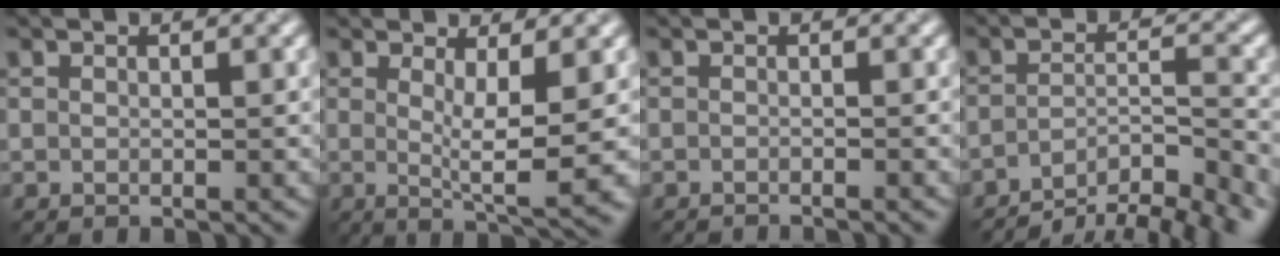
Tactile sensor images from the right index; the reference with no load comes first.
{"total": 5.5, "force": [0.3, 1.1, 5.3], "torque": [-0.076, -0.013, 0.008]}
{"total": 1.4, "force": [-1.2, 0.2, 0.7], "torque": [0.000, -0.004, -0.026]}
{"total": 7.7, "force": [-6.1, 2.0, 4.2], "torque": [-0.058, 0.002, -0.098]}